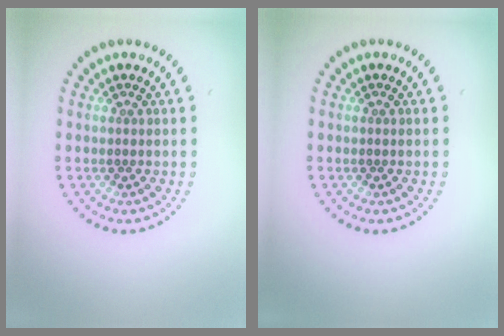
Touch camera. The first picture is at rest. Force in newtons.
{"total": 0.0}